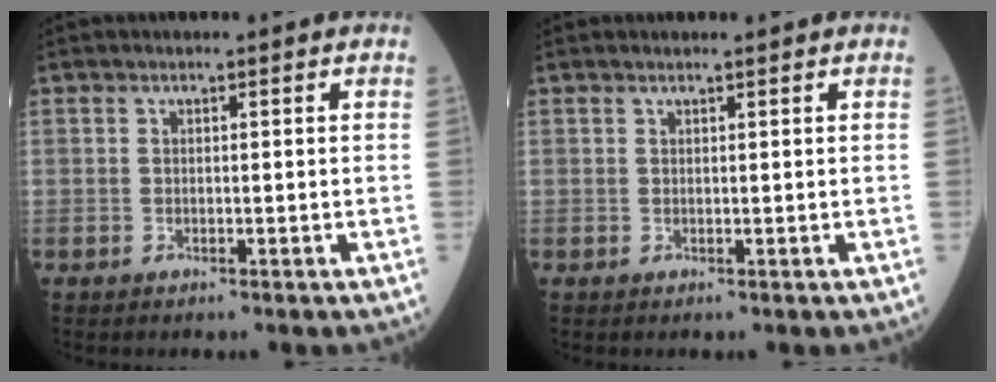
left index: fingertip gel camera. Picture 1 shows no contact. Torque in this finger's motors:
{"motor_torque": [-0.07, 0.08, -0.03, -0.01]}